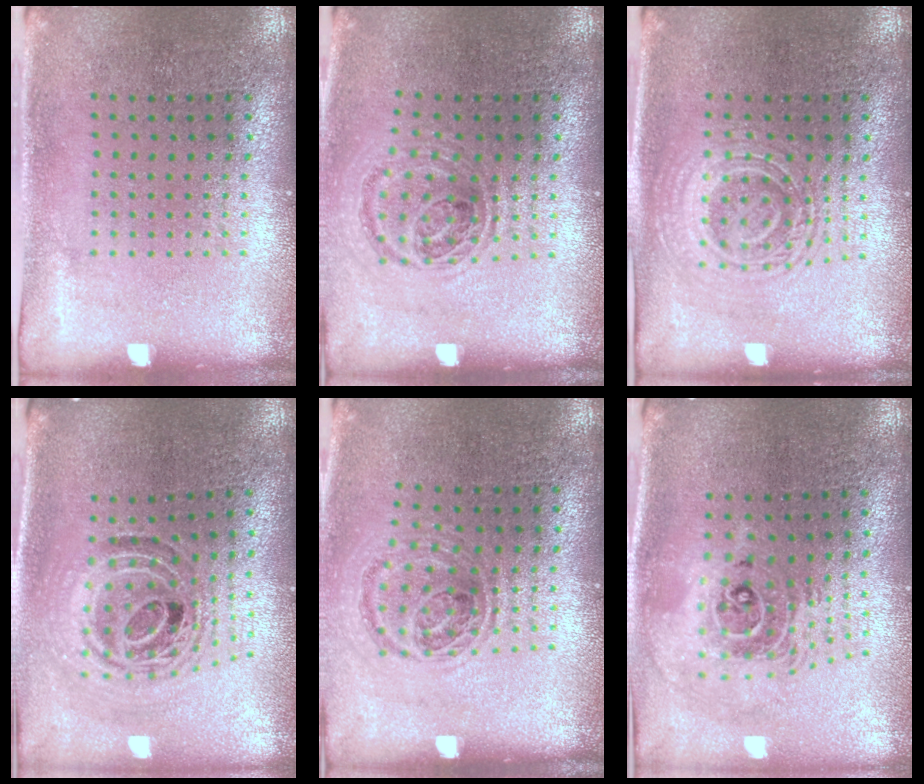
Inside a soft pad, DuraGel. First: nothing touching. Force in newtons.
{"total": 0.9, "press": 0.9, "slide": 0.1}
{"total": 1.8, "press": 1.7, "slide": 0.4}
{"total": 1.2, "press": 1.1, "slide": 0.5}
{"total": 0.9, "press": 0.9, "slide": 0.1}
{"total": 2.3, "press": 1.8, "slide": 1.5}